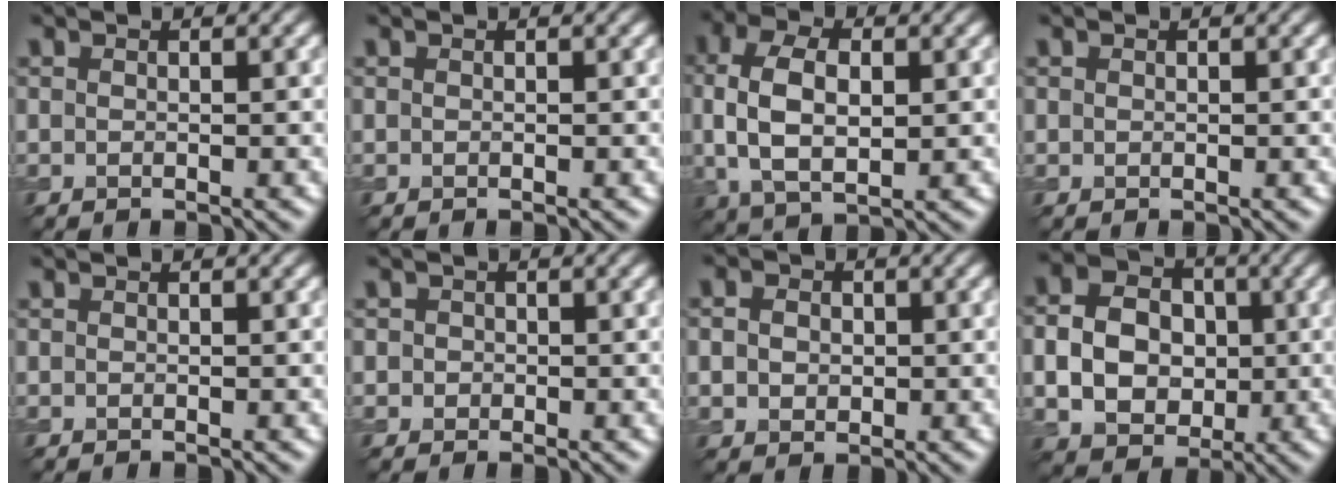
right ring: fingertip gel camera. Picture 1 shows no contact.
{"total": 0.0}
{"total": 7.3, "force": [0.7, 4.3, 5.8], "torque": [-0.123, 0.005, 0.009]}
{"total": 0.0}
{"total": 0.0}
{"total": 1.1, "force": [0.2, 1.0, 0.3], "torque": [0.005, -0.001, -0.004]}
{"total": 2.8, "force": [0.2, 2.3, 1.6], "torque": [-0.033, 0.006, -0.002]}
{"total": 7.2, "force": [-0.3, 5.7, 4.4], "torque": [-0.088, 0.003, -0.011]}